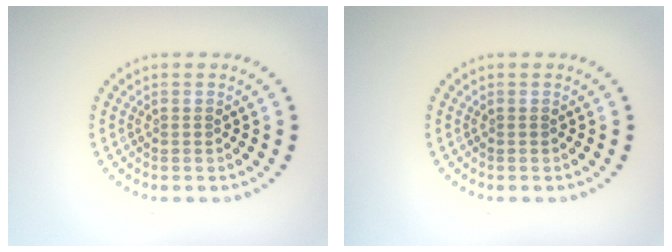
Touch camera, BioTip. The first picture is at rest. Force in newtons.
{"total": 0.0}